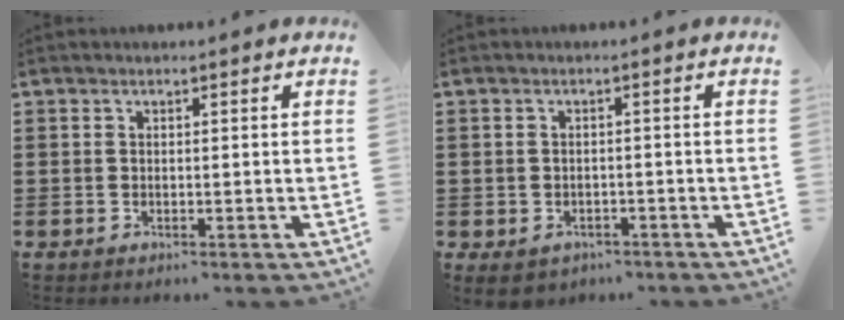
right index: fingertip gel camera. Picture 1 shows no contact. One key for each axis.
{"total": 2.2, "fx": -2.0, "fy": 1.0, "fz": 0.3, "tx": -0.019, "ty": 0.002, "tz": -0.045}